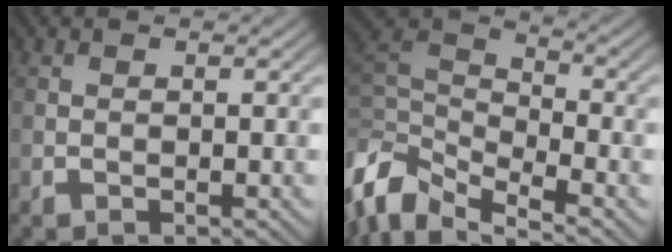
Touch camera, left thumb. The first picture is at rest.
{"total": 9.1, "force": [-4.5, 4.4, 6.5], "torque": [-0.152, -0.012, -0.099]}